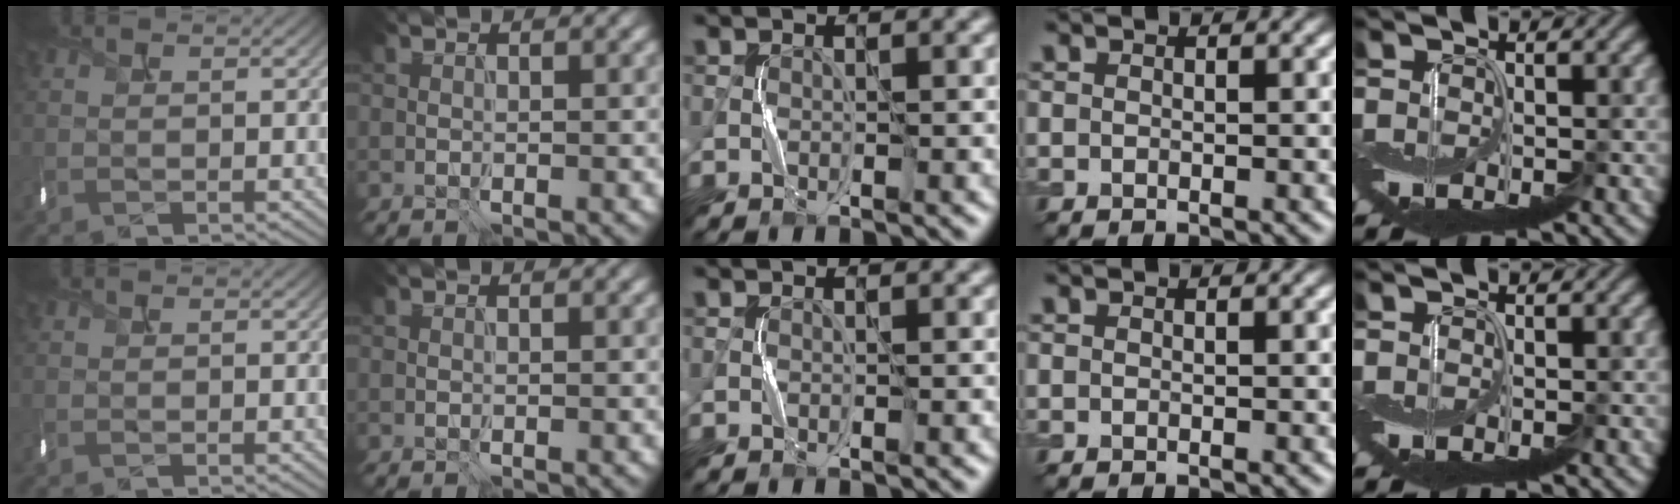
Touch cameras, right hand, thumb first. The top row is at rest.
{}